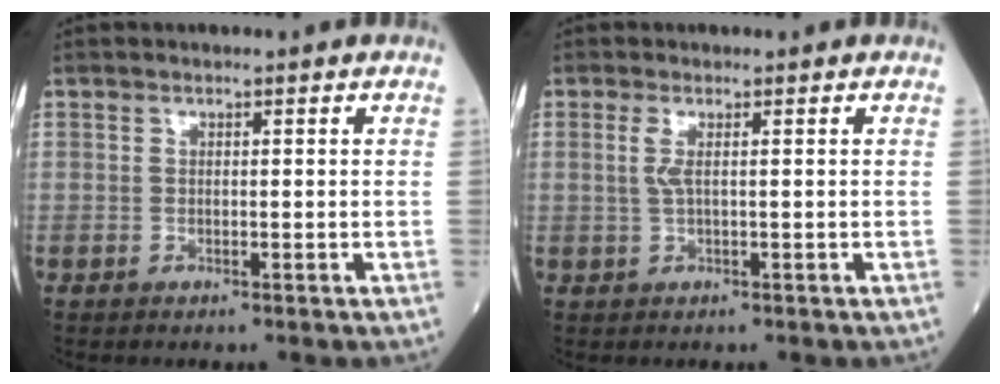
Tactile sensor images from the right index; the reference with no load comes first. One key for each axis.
{"total": 1.8, "fx": 0.4, "fy": -0.1, "fz": 1.8, "tx": -0.050, "ty": 0.000, "tz": 0.008}